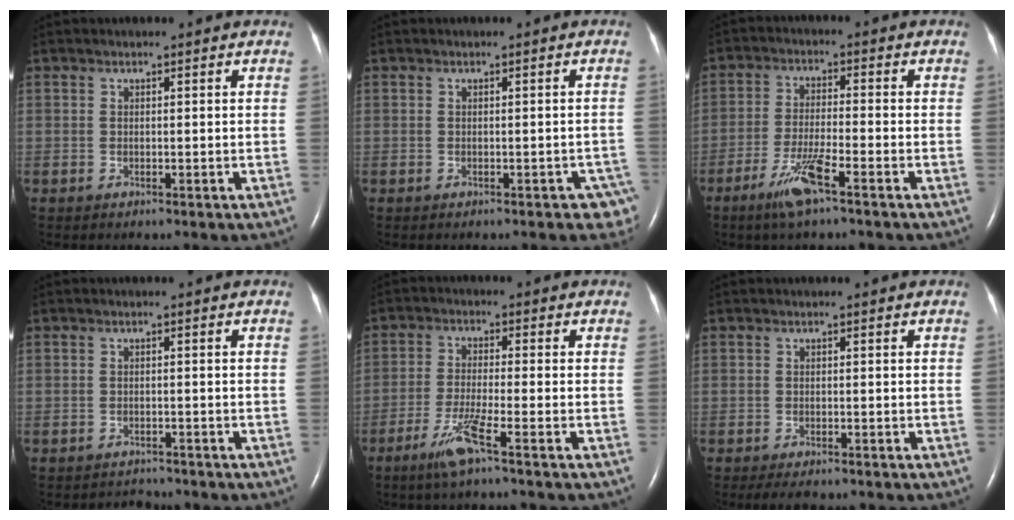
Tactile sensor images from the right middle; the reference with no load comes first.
{"total": 3.4, "force": [-2.2, 1.7, 2.0], "torque": [-0.003, 0.003, -0.024]}
{"total": 6.5, "force": [-4.0, 0.2, 5.1], "torque": [-0.109, -0.012, -0.077]}
{"total": 1.9, "force": [-1.8, 0.5, -0.5], "torque": [0.003, -0.006, -0.025]}
{"total": 5.4, "force": [-3.3, -0.6, 4.2], "torque": [-0.090, -0.012, -0.069]}
{"total": 2.8, "force": [-2.2, 0.9, 1.5], "torque": [-0.026, -0.007, -0.028]}